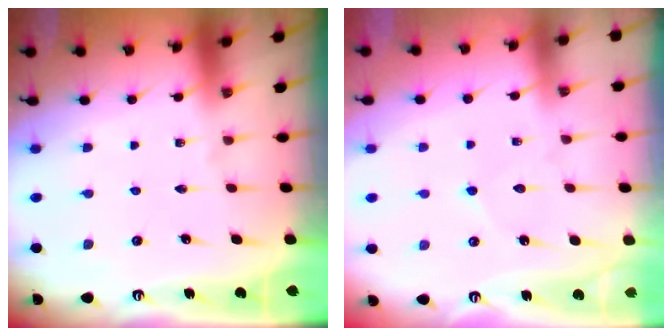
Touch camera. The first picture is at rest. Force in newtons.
{"total": 3.6, "press": 3.5, "slide": 0.4}